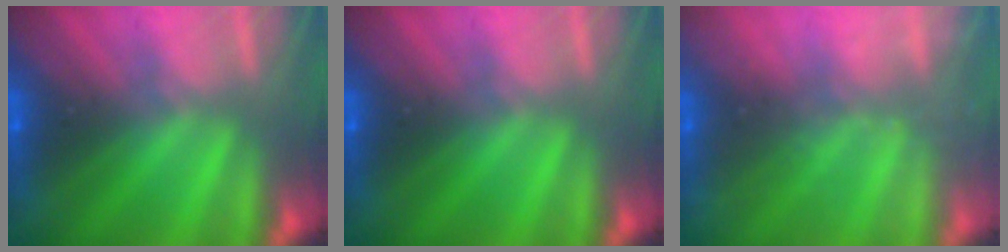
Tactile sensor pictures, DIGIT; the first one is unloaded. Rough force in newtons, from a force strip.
{"total": 0.0}
{"total": 1.4}